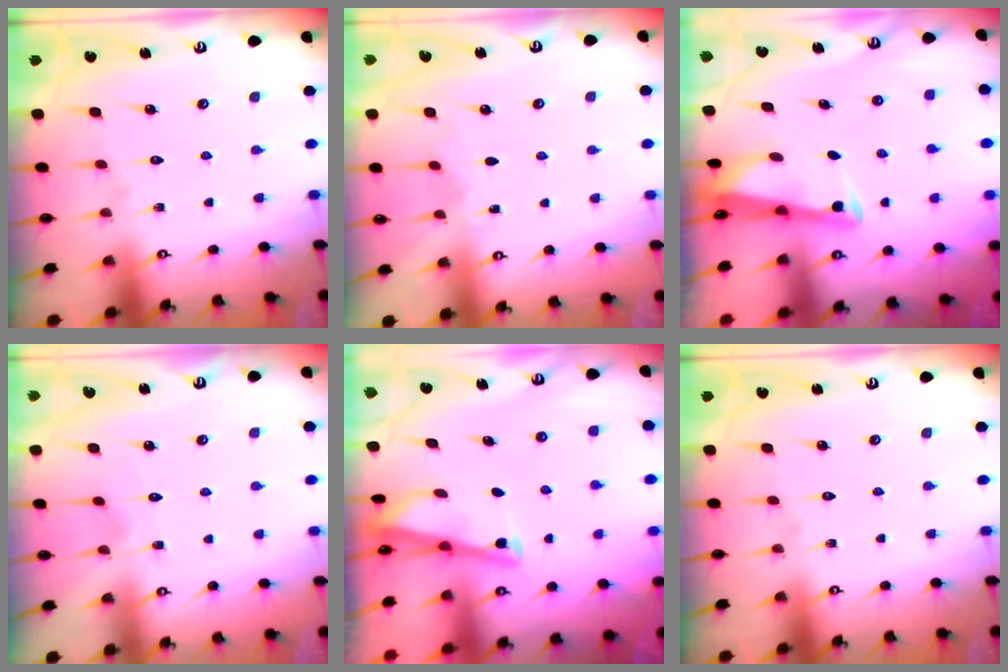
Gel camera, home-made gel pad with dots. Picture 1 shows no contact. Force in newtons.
{"total": 3.4, "press": 3.4, "slide": 0.5}
{"total": 2.8, "press": 2.7, "slide": 0.4}
{"total": 3.4, "press": 3.3, "slide": 0.4}
{"total": 2.9, "press": 2.9, "slide": 0.3}
{"total": 0.0}